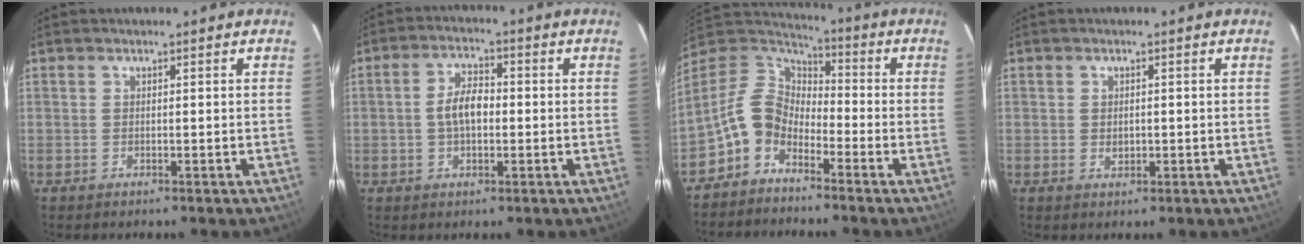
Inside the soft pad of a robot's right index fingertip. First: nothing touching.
{"total": 5.7, "force": [-0.4, 3.1, 4.8], "torque": [-0.093, 0.012, -0.004]}
{"total": 9.7, "force": [-5.4, 6.2, 5.1], "torque": [-0.106, 0.027, -0.124]}
{"total": 1.4, "force": [-0.1, 1.2, 0.7], "torque": [-0.011, -0.001, 0.001]}